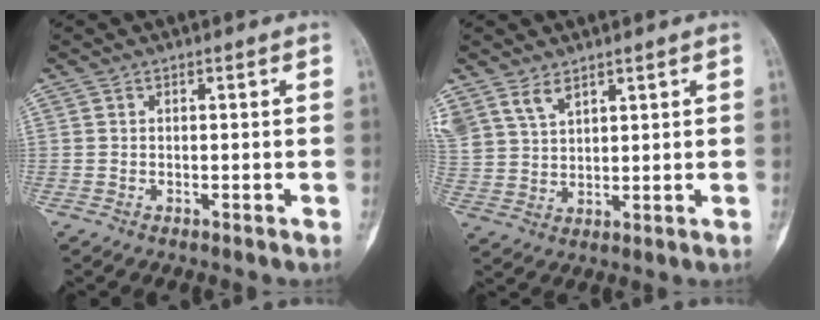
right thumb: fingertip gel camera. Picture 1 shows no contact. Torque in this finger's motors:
{"motor_torque": [-0.28, 0.41, 0.69, 0.22, 0.09]}